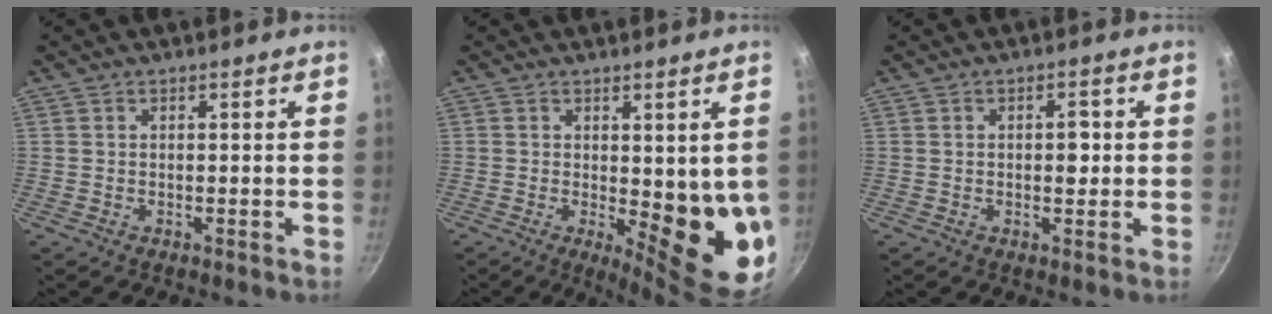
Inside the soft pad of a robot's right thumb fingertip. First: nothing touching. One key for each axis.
{"total": 12.7, "fx": -0.4, "fy": 4.4, "fz": 11.9, "tx": -0.121, "ty": -0.031, "tz": 0.006}
{"total": 2.9, "fx": 0.1, "fy": 1.6, "fz": 2.4, "tx": -0.022, "ty": 0.004, "tz": 0.001}